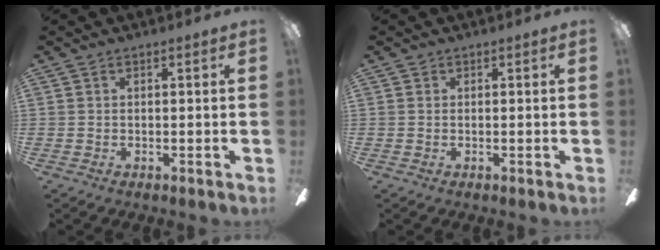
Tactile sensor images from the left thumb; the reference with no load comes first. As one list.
[{"total": 0.0}]